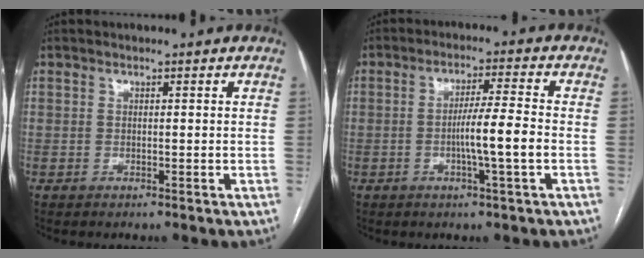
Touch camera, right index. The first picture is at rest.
{"total": 6.7, "force": [-1.6, -0.6, 6.5], "torque": [-0.112, 0.000, -0.030]}